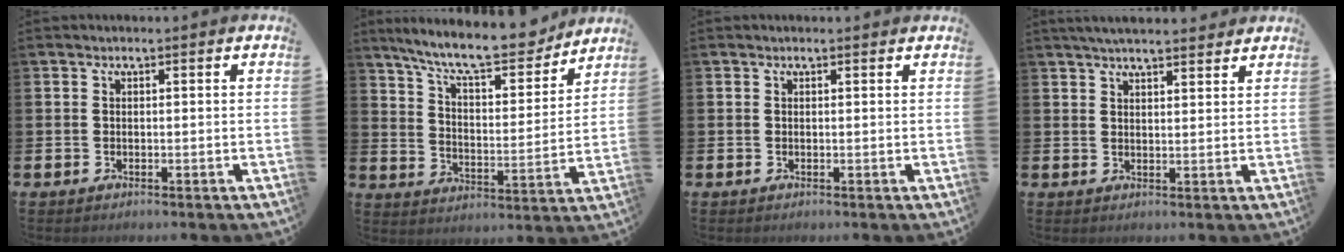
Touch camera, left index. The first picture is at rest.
{"total": 11.3, "force": [10.2, 2.0, 4.4], "torque": [-0.110, -0.067, 0.176]}
{"total": 0.0}
{"total": 3.9, "force": [3.7, 0.4, 1.1], "torque": [-0.024, -0.013, 0.067]}